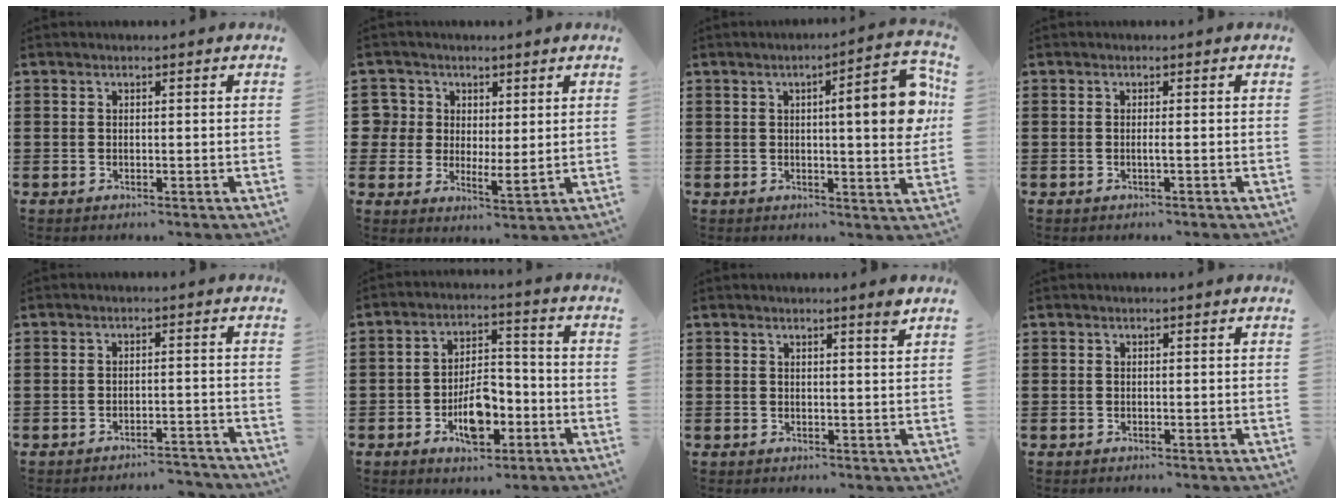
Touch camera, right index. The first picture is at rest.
{"total": 4.2, "force": [2.0, 3.6, 0.7], "torque": [-0.036, 0.013, 0.039]}
{"total": 10.2, "force": [2.2, 1.8, 9.8], "torque": [-0.140, -0.010, 0.028]}
{"total": 0.8, "force": [-0.2, -0.3, 0.7], "torque": [-0.014, -0.004, -0.004]}
{"total": 2.6, "force": [-2.6, 0.0, 0.3], "torque": [-0.010, -0.001, -0.055]}
{"total": 8.1, "force": [-3.2, 4.1, 6.3], "torque": [-0.099, 0.003, -0.060]}
{"total": 2.2, "force": [1.6, -0.2, 1.4], "torque": [-0.022, -0.005, 0.027]}
{"total": 0.0}